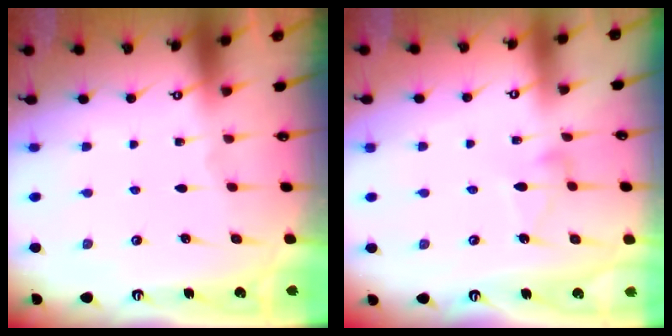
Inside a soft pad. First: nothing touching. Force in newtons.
{"total": 3.9, "press": 3.9, "slide": 0.4}